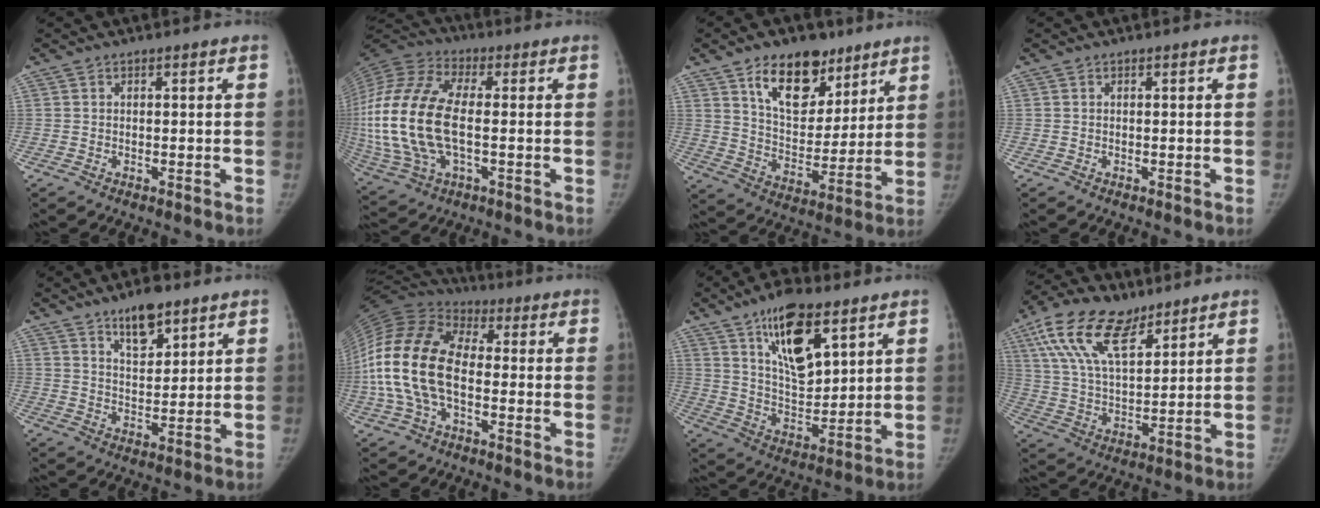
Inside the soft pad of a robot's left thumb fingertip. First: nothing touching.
{"total": 25.3, "force": [-1.6, 13.3, 21.4], "torque": [-0.511, 0.002, -0.023]}
{"total": 15.9, "force": [9.5, 9.5, 8.5], "torque": [-0.089, -0.052, 0.163]}
{"total": 0.0}
{"total": 8.4, "force": [5.6, 3.5, 5.2], "torque": [-0.060, -0.036, 0.094]}
{"total": 19.1, "force": [-2.5, 11.3, 15.1], "torque": [-0.320, 0.029, -0.053]}
{"total": 15.7, "force": [8.5, 6.9, 11.3], "torque": [-0.155, -0.046, 0.152]}
{"total": 16.1, "force": [9.5, 8.0, 10.3], "torque": [-0.170, -0.026, 0.179]}